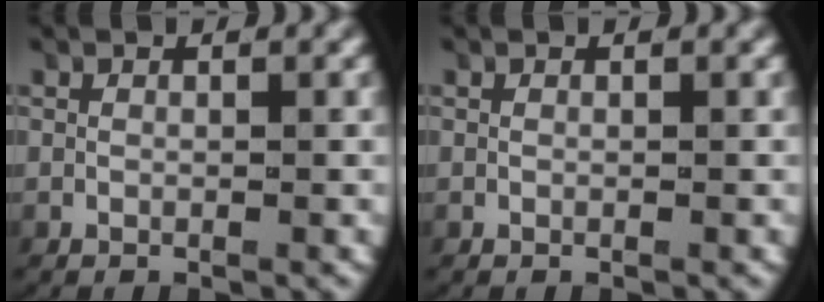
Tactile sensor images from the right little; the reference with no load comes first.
{"total": 0.0}